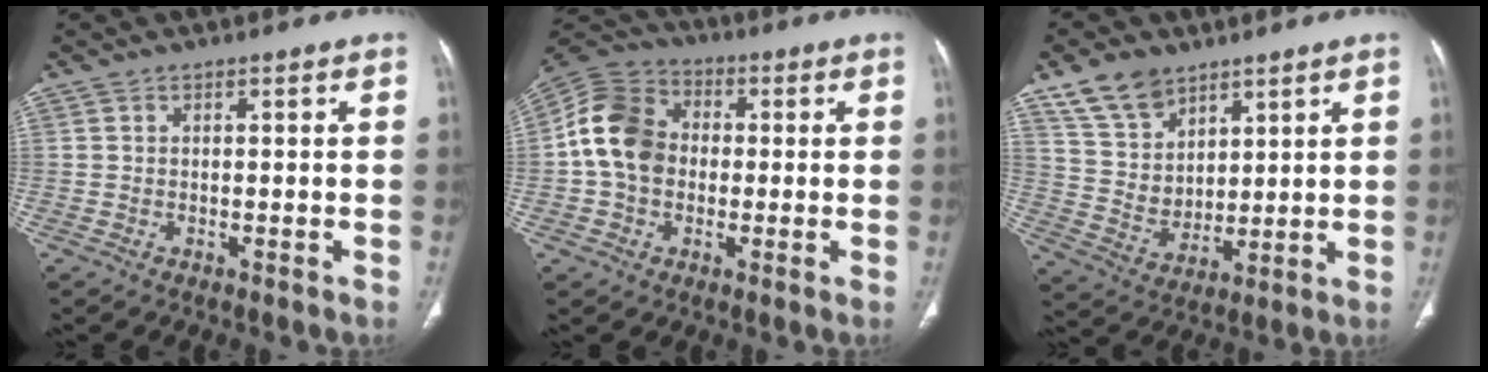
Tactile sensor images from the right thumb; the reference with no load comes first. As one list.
[{"total": 12.3, "force": [-0.1, 9.9, 7.3], "torque": [-0.123, 0.034, -0.013]}, {"total": 11.0, "force": [7.4, 7.0, 4.3], "torque": [-0.056, -0.038, 0.150]}]